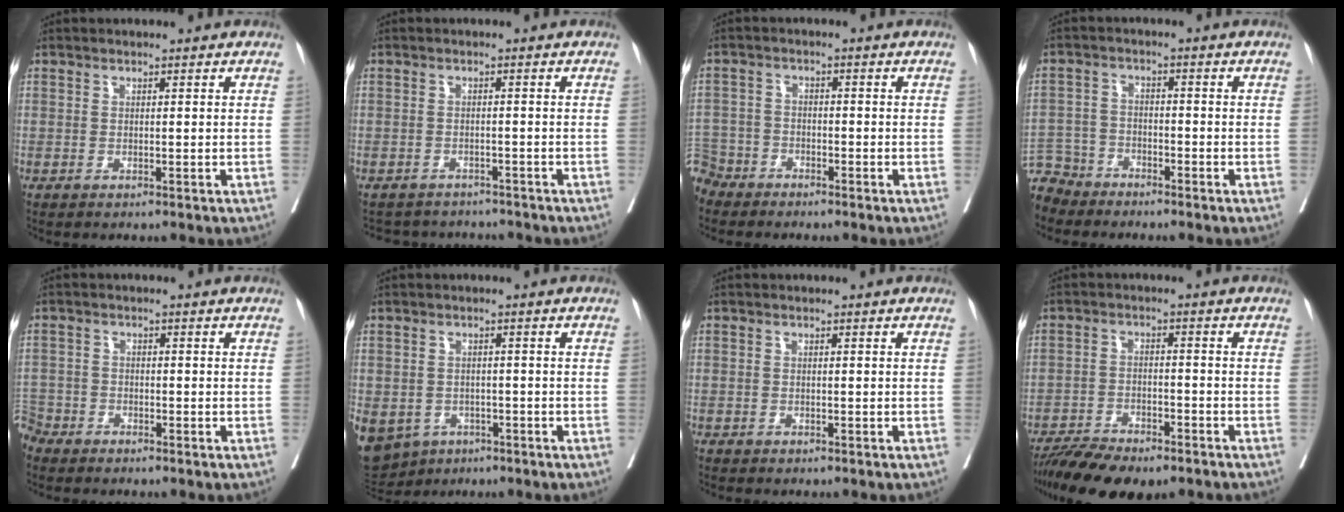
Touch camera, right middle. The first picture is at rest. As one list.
[{"total": 7.2, "force": [-6.9, 1.9, 0.6], "torque": [-0.013, 0.008, -0.088]}, {"total": 6.0, "force": [-5.2, 2.9, -0.5], "torque": [0.007, -0.003, -0.106]}, {"total": 6.6, "force": [-6.1, 2.6, -0.8], "torque": [0.014, 0.001, -0.121]}, {"total": 3.9, "force": [-3.6, 1.5, -0.3], "torque": [0.007, -0.005, -0.076]}, {"total": 14.9, "force": [-7.4, 11.8, 5.5], "torque": [-0.171, -0.007, -0.093]}, {"total": 1.0, "force": [-0.9, 0.4, 0.0], "torque": [-0.008, -0.001, -0.018]}, {"total": 10.8, "force": [-8.8, 2.8, 5.5], "torque": [-0.092, -0.015, -0.143]}]